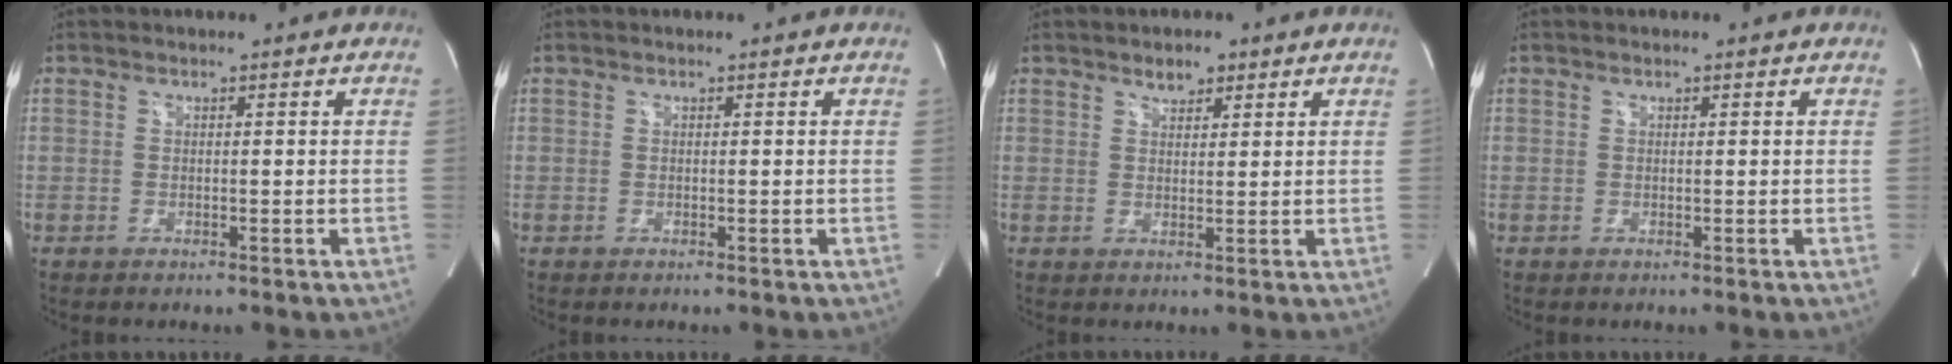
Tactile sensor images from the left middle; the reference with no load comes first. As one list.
[{"total": 0.0}, {"total": 2.4, "force": [1.8, 1.2, 1.2], "torque": [-0.021, 0.002, 0.030]}, {"total": 0.0}]